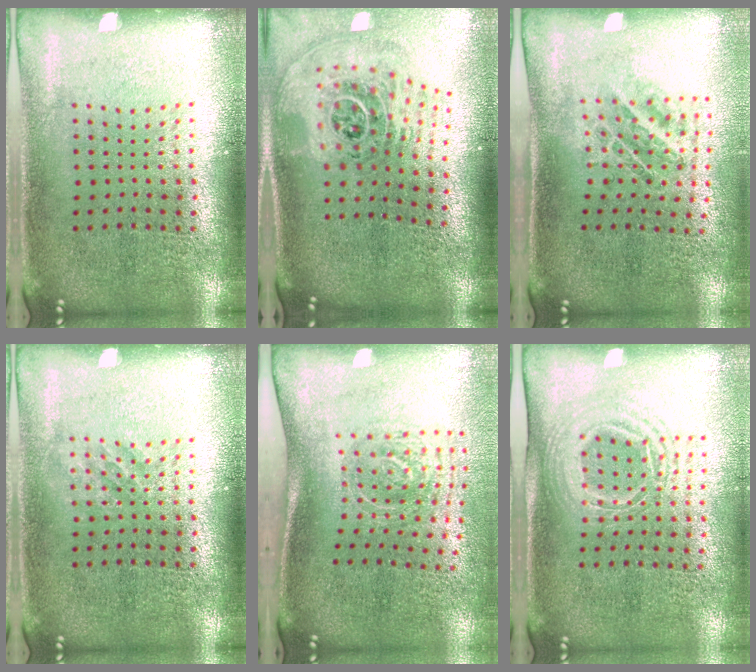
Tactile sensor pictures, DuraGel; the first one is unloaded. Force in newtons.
{"total": 2.5, "press": 1.7, "slide": 1.8}
{"total": 1.0, "press": 1.0, "slide": 0.2}
{"total": 1.0, "press": 1.0, "slide": 0.2}
{"total": 1.9, "press": 1.4, "slide": 1.4}
{"total": 1.5, "press": 1.3, "slide": 0.8}